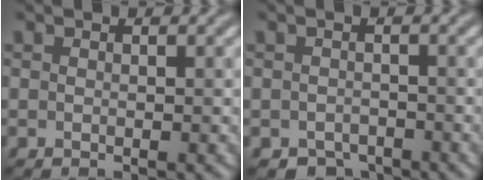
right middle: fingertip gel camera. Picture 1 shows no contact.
{"total": 1.9, "force": [-1.6, 1.1, 0.3], "torque": [0.002, -0.003, -0.028]}